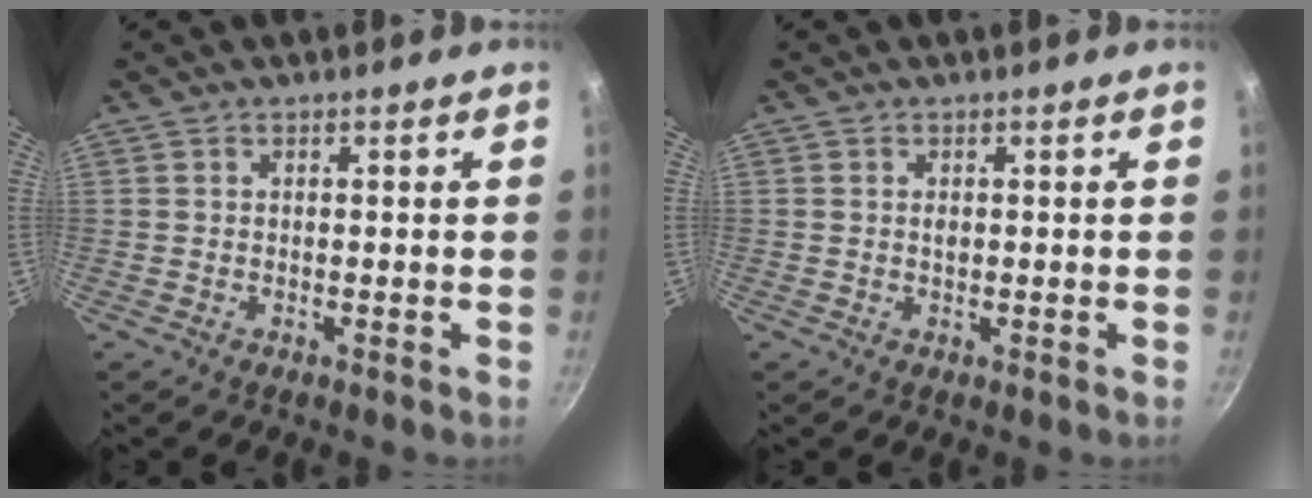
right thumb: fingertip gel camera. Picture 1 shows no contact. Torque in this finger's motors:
{"motor_torque": [-0.06, 0.20, 0.38, 0.05, 0.00]}